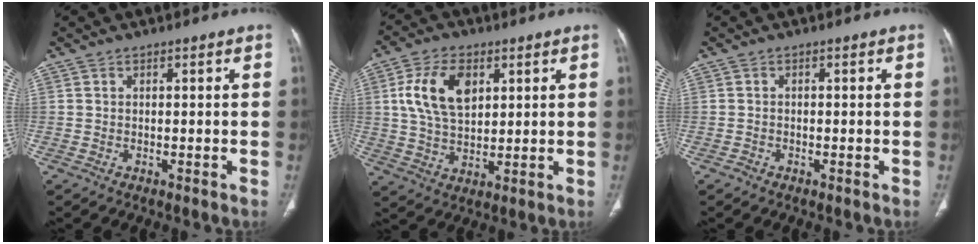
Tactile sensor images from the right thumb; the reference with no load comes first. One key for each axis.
{"total": 11.6, "fx": 3.5, "fy": 7.0, "fz": 8.6, "tx": -0.151, "ty": -0.005, "tz": 0.069}
{"total": 0.8, "fx": -0.6, "fy": 0.5, "fz": 0.0, "tx": -0.002, "ty": 0.002, "tz": -0.016}